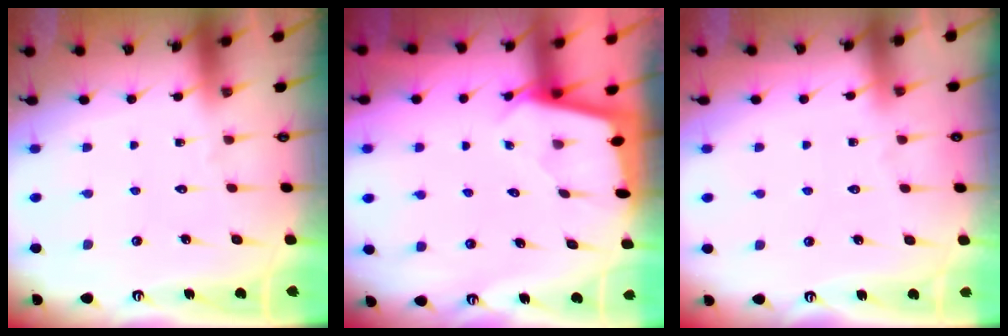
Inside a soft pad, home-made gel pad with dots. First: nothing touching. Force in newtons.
{"total": 1.7, "press": 1.7, "slide": 0.1}
{"total": 2.6, "press": 2.5, "slide": 0.4}